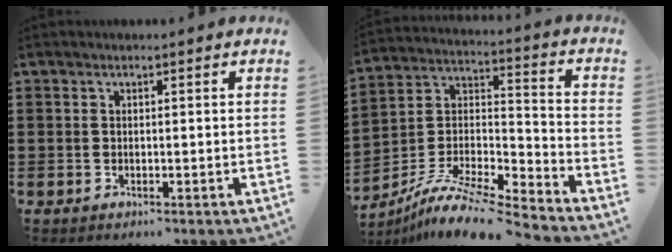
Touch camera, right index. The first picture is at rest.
{"total": 10.3, "force": [-9.0, 1.2, 5.0], "torque": [-0.105, 0.006, -0.183]}